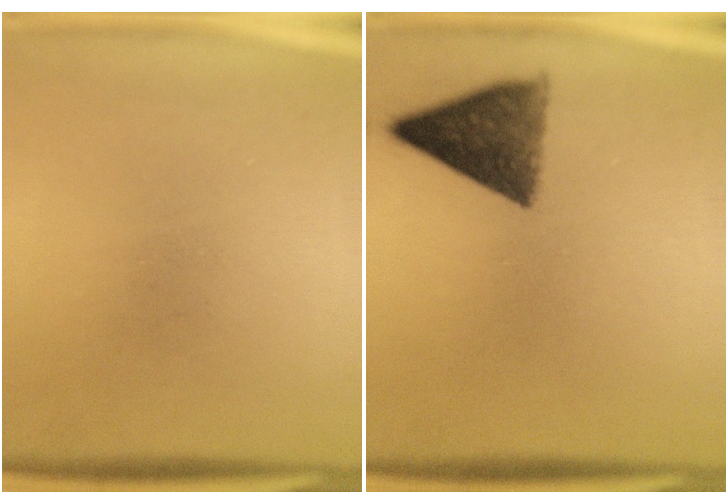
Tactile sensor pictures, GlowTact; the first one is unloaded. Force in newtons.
{"total": 9.2}